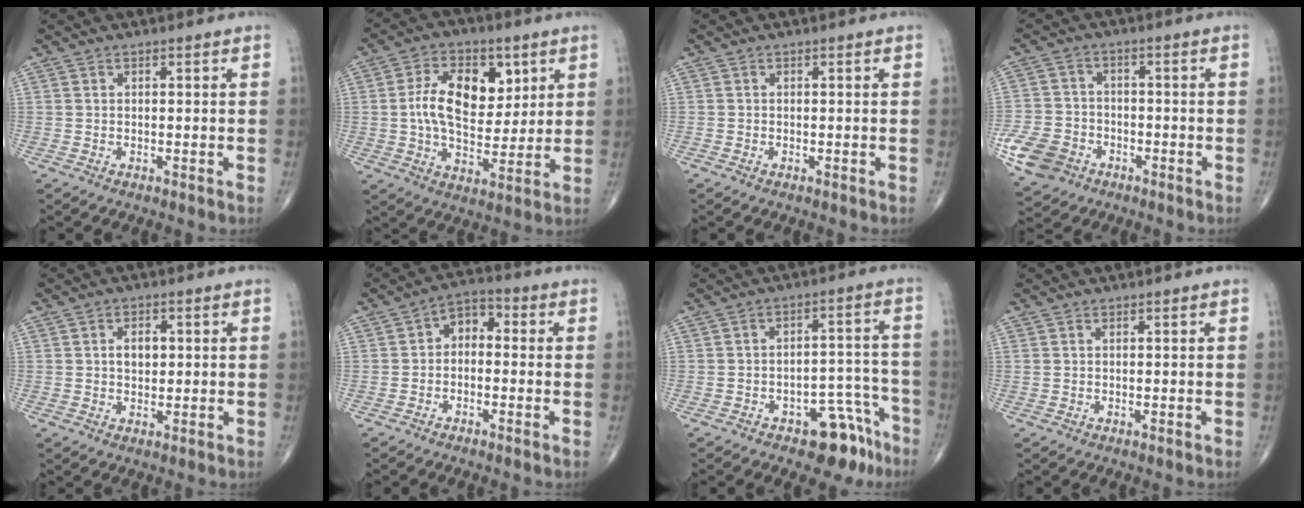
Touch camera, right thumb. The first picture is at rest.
{"total": 14.1, "force": [3.2, 8.6, 10.7], "torque": [-0.142, -0.009, 0.054]}
{"total": 0.0}
{"total": 9.4, "force": [-4.3, 7.3, 4.0], "torque": [-0.071, 0.020, -0.077]}
{"total": 3.6, "force": [0.5, 2.4, 2.6], "torque": [-0.028, 0.002, 0.007]}
{"total": 5.1, "force": [-0.4, 3.5, 3.7], "torque": [-0.033, 0.028, -0.024]}
{"total": 9.4, "force": [-6.2, 4.8, 5.2], "torque": [-0.024, 0.061, -0.081]}
{"total": 0.0}